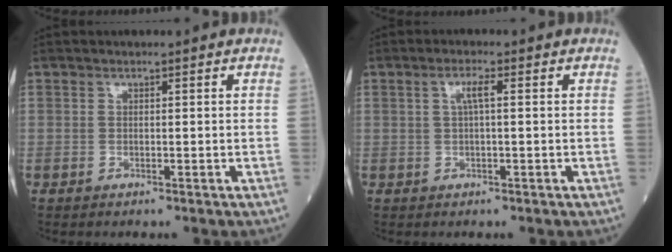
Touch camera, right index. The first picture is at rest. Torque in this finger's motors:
{"motor_torque": [0.31, 0.12, 0.21, 0.05]}